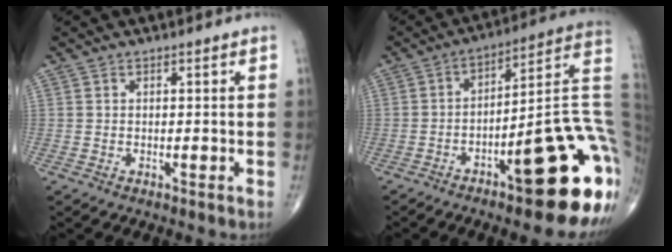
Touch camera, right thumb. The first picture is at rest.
{"total": 23.8, "force": [-6.8, 5.9, 22.0], "torque": [-0.228, 0.035, -0.087]}